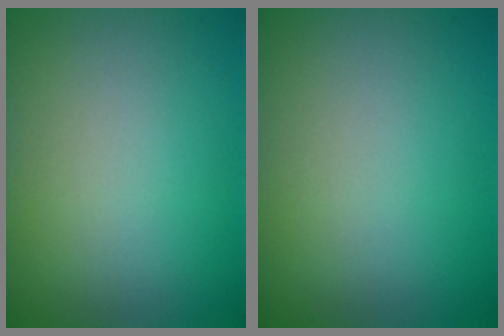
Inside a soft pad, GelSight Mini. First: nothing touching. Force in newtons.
{"total": 0.0}